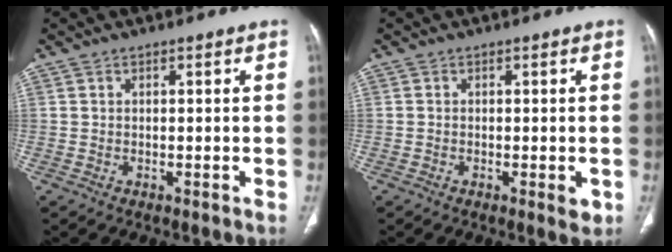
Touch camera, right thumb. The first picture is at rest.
{"total": 2.2, "force": [-0.7, 0.9, 1.9], "torque": [-0.022, -0.002, -0.008]}